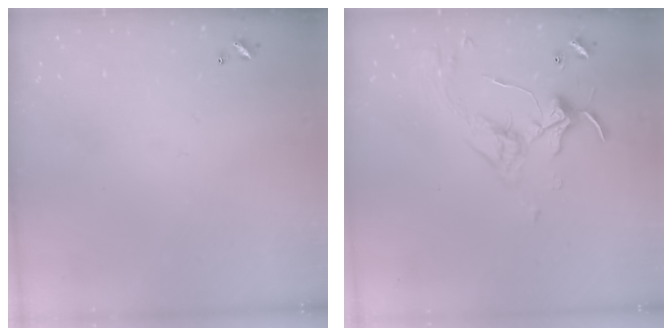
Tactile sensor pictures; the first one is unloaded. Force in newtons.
{"total": 3.3, "press": 3.2, "slide": 0.7}